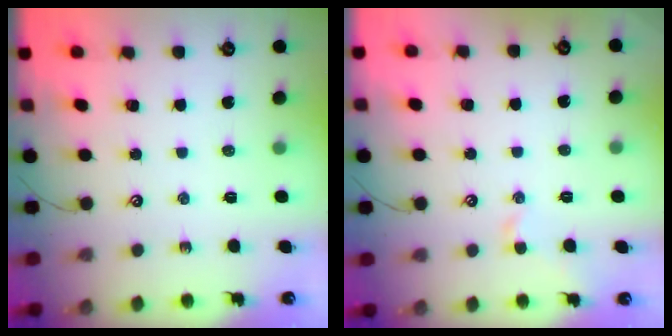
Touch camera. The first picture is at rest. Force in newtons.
{"total": 0.0}